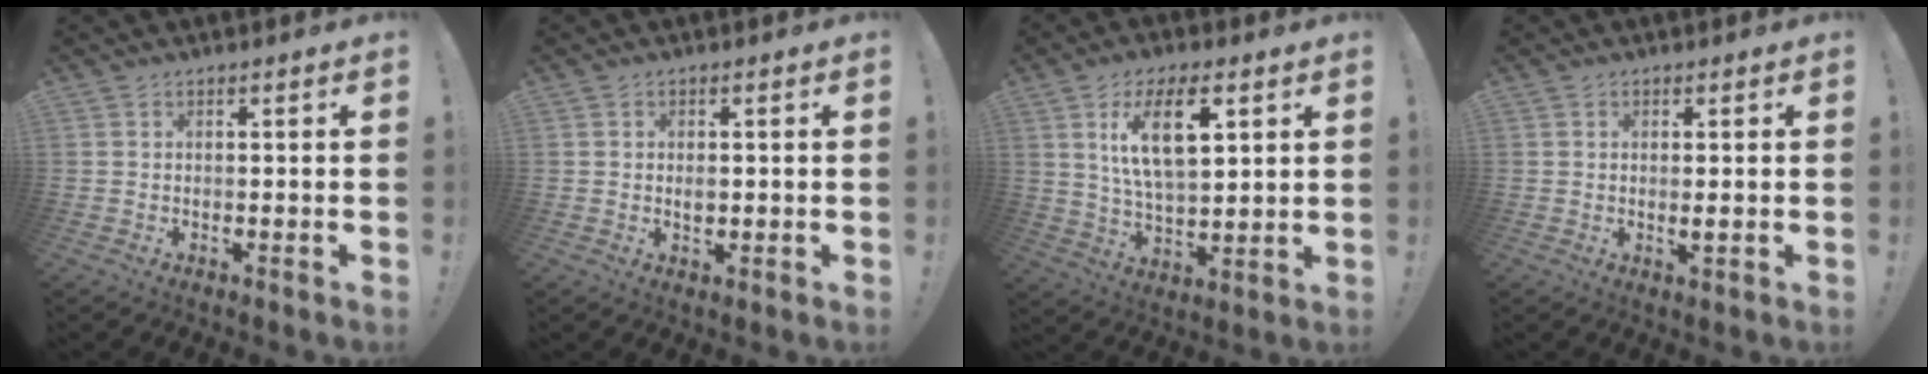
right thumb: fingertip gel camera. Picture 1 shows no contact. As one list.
[{"total": 2.0, "force": [-0.1, 1.6, 1.3], "torque": [-0.014, 0.002, -0.005]}, {"total": 14.3, "force": [5.8, 6.2, 11.5], "torque": [-0.208, -0.006, 0.095]}, {"total": 1.7, "force": [0.2, 0.1, 1.7], "torque": [-0.019, -0.008, 0.001]}]